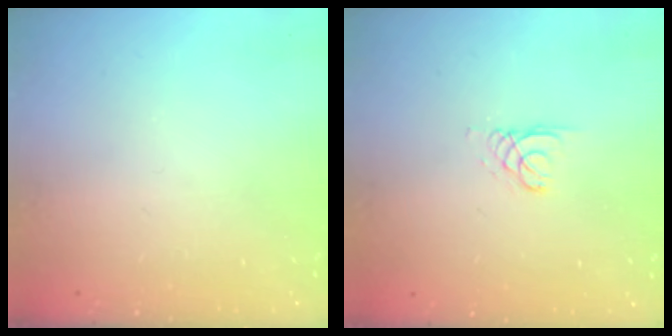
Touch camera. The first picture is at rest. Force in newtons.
{"total": 1.3, "press": 1.3, "slide": 0.1}